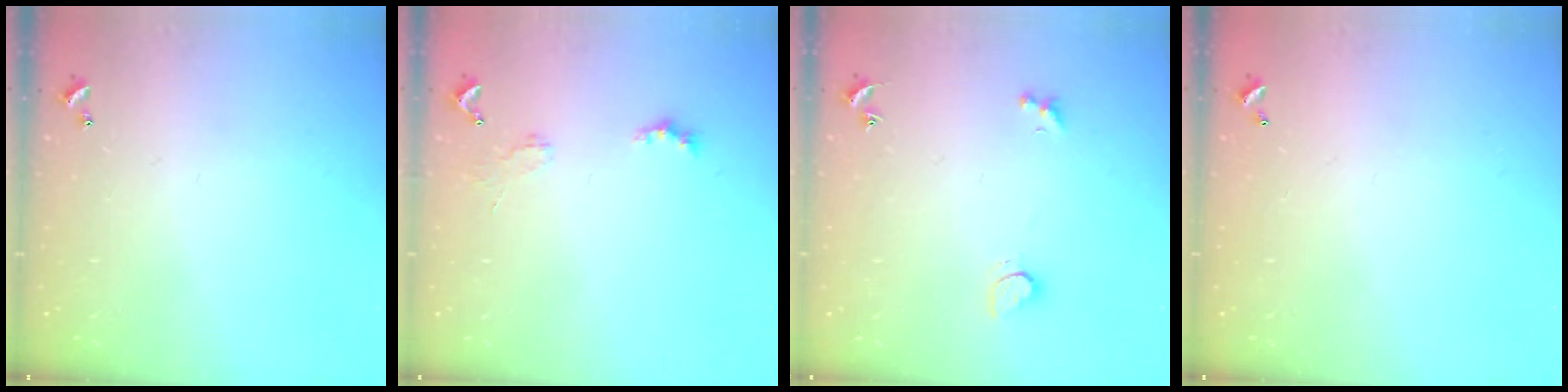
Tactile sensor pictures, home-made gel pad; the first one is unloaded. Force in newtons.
{"total": 1.9, "press": 1.8, "slide": 0.5}
{"total": 1.8, "press": 1.7, "slide": 0.5}
{"total": 2.8, "press": 2.8, "slide": 0.1}